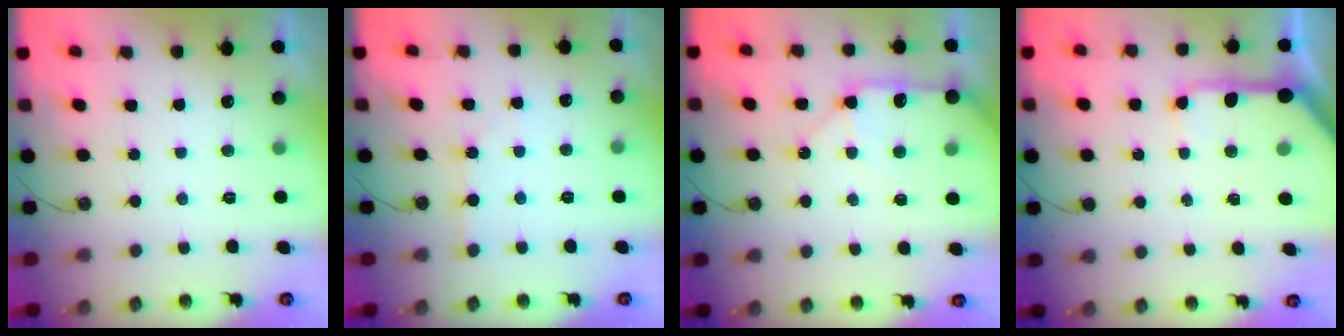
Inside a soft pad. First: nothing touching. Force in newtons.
{"total": 2.1, "press": 2.1, "slide": 0.3}
{"total": 11.5, "press": 11.4, "slide": 1.6}
{"total": 11.5, "press": 11.5, "slide": 1.3}